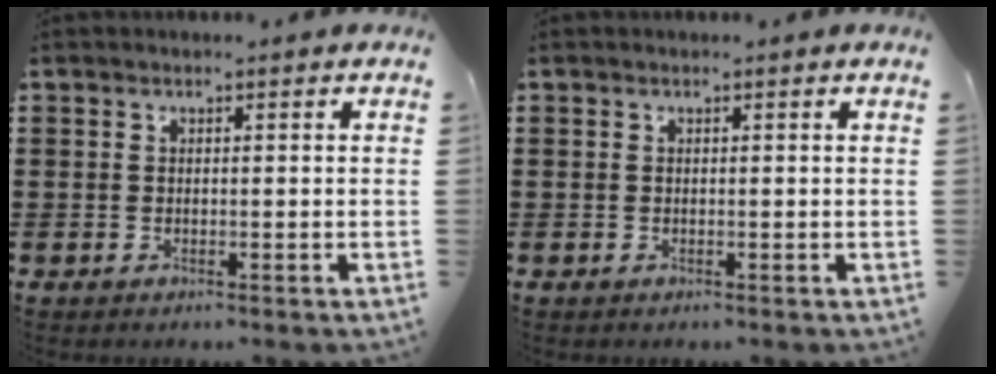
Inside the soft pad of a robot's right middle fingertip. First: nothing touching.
{"total": 0.0}